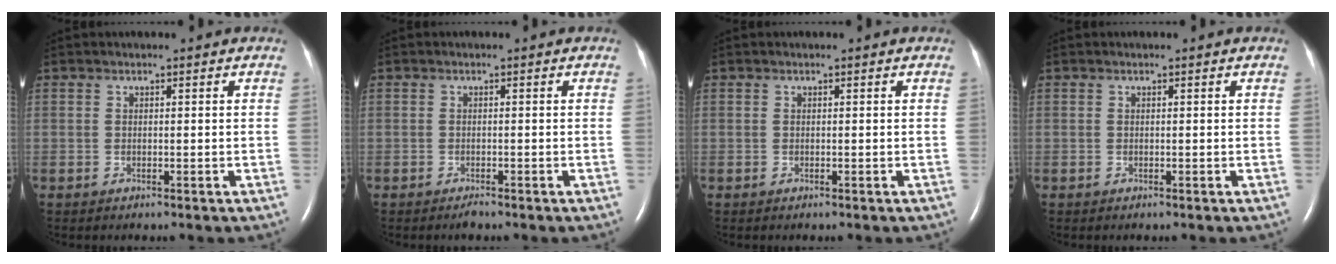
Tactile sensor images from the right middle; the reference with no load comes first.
{"total": 0.8, "force": [-0.7, 0.1, 0.3], "torque": [-0.009, -0.001, -0.010]}
{"total": 0.0}
{"total": 0.0}